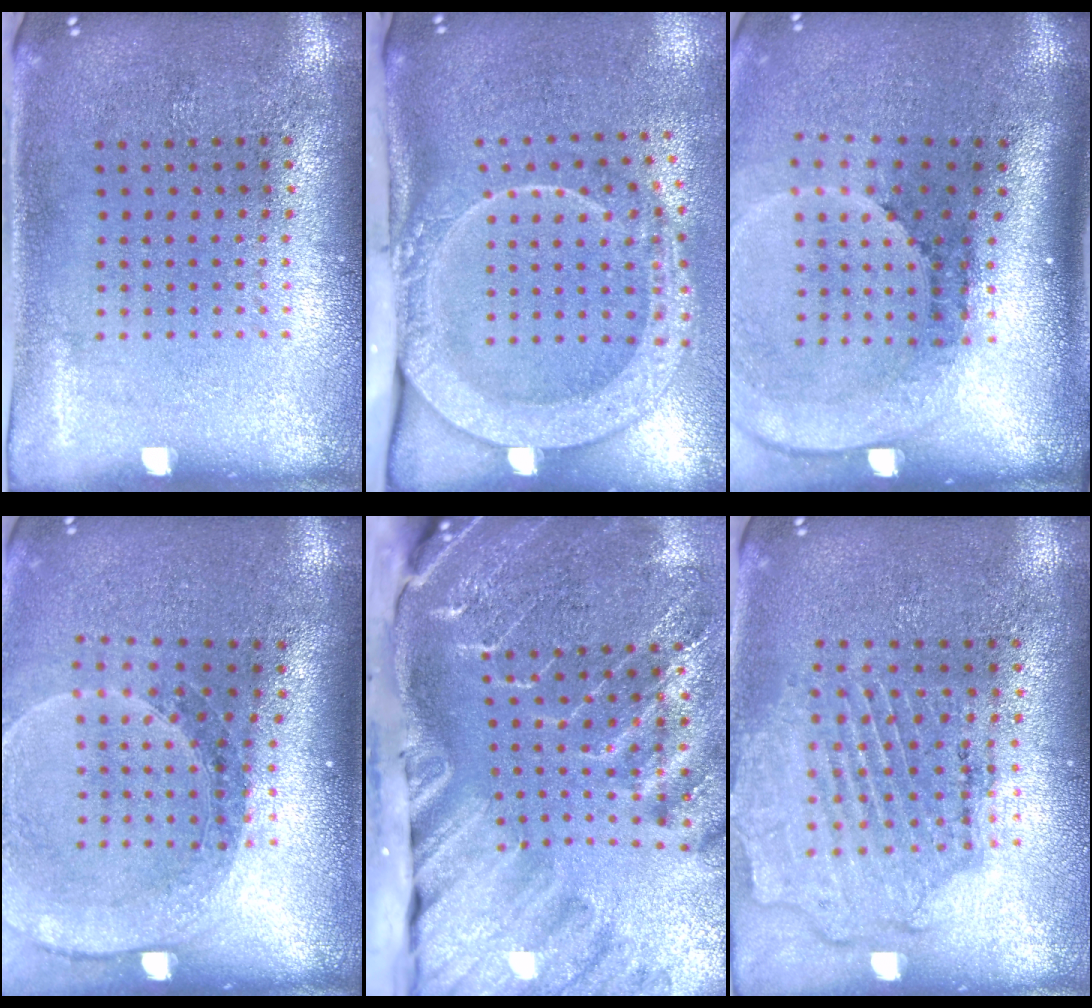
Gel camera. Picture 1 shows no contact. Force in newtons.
{"total": 2.8, "press": 2.0, "slide": 1.9}
{"total": 2.7, "press": 1.8, "slide": 2.0}
{"total": 1.7, "press": 1.7, "slide": 0.2}
{"total": 4.4, "press": 3.3, "slide": 3.0}
{"total": 1.6, "press": 1.6, "slide": 0.4}